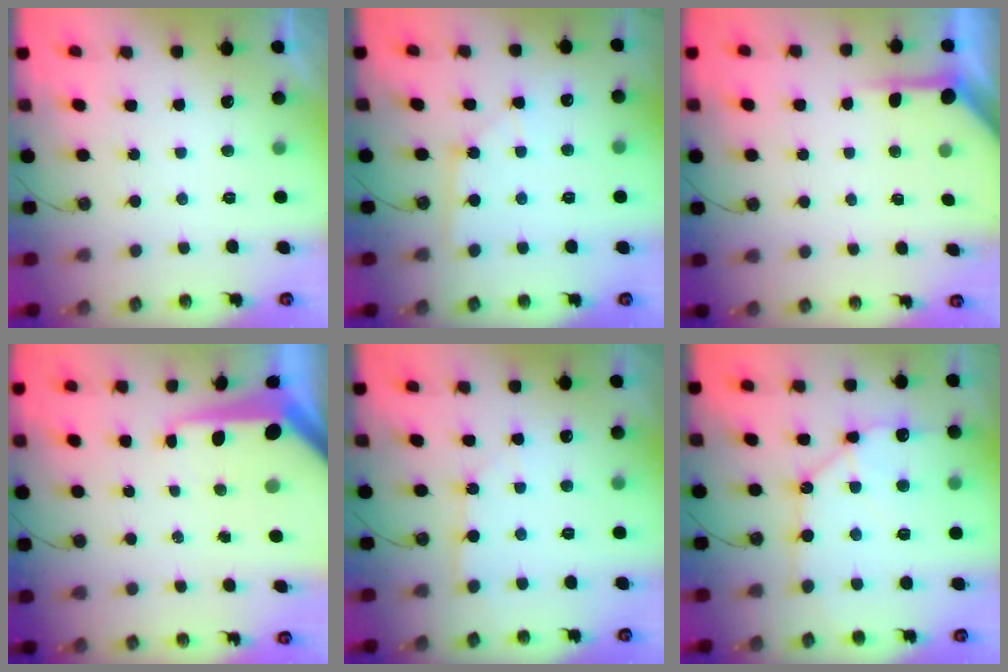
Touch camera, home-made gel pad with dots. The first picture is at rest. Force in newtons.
{"total": 2.7, "press": 2.7, "slide": 0.4}
{"total": 4.1, "press": 4.1, "slide": 0.3}
{"total": 13.3, "press": 13.3, "slide": 1.2}
{"total": 3.2, "press": 3.1, "slide": 0.5}
{"total": 11.2, "press": 11.1, "slide": 1.4}